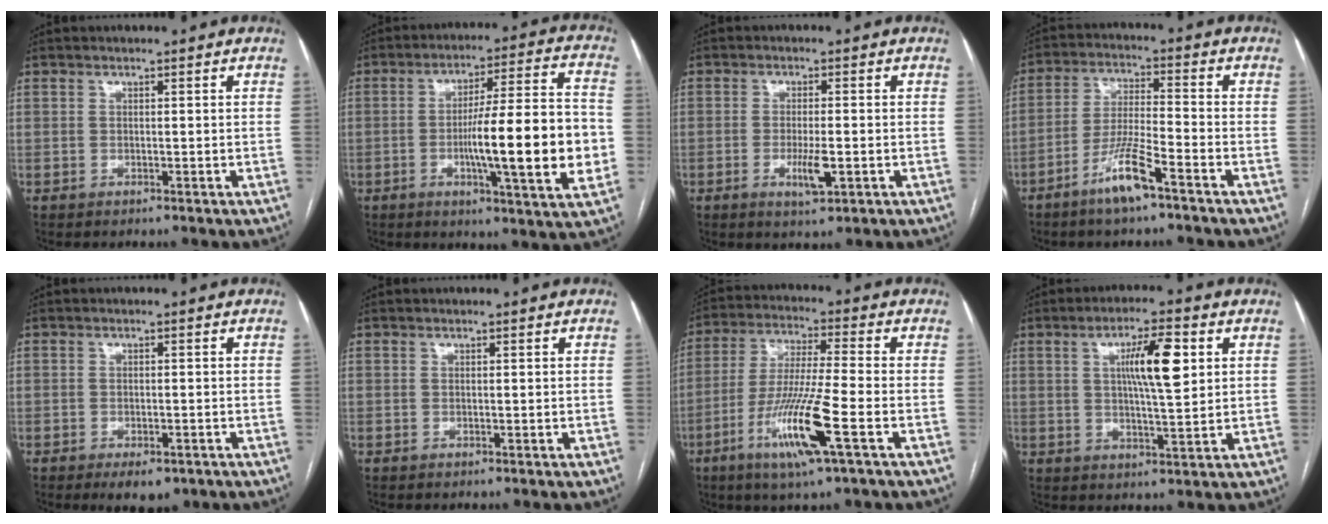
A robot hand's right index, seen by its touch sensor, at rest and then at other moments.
{"total": 18.0, "force": [-2.9, 1.2, 17.7], "torque": [-0.258, 0.005, -0.043]}
{"total": 4.3, "force": [-1.3, 0.9, 4.0], "torque": [-0.075, -0.005, -0.019]}
{"total": 8.2, "force": [-5.3, 0.4, 6.3], "torque": [-0.130, -0.008, -0.100]}
{"total": 4.4, "force": [-2.8, 2.2, 2.7], "torque": [-0.033, -0.002, -0.032]}
{"total": 0.0}
{"total": 12.9, "force": [-5.2, -0.1, 11.8], "torque": [-0.239, -0.021, -0.100]}
{"total": 8.7, "force": [2.4, 1.2, 8.3], "torque": [-0.142, 0.008, 0.042]}